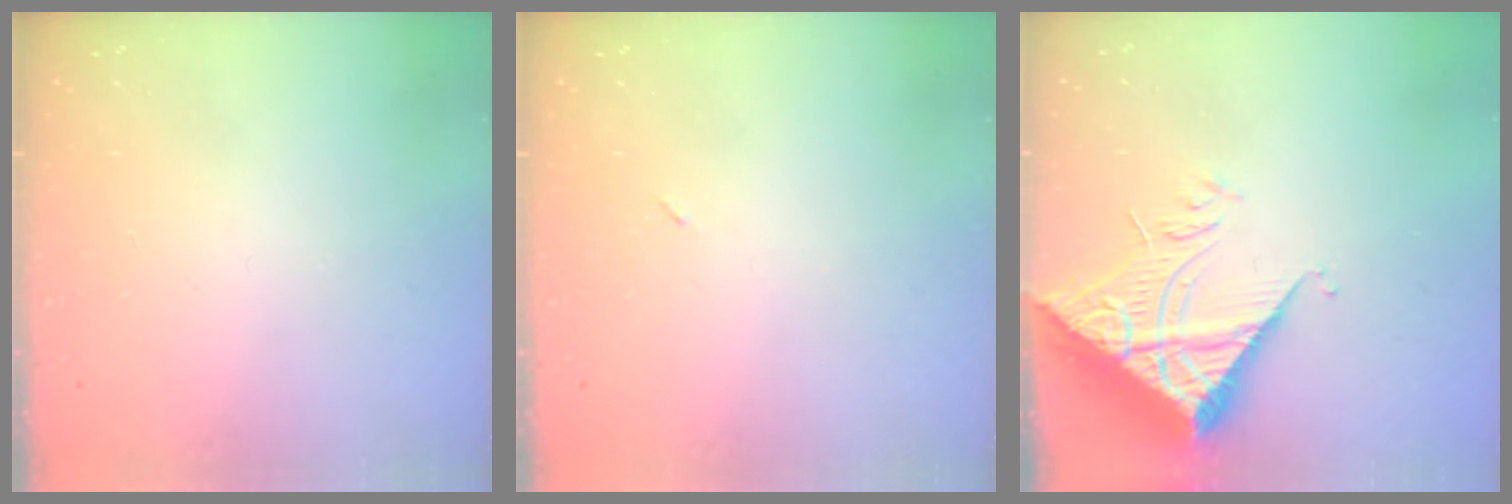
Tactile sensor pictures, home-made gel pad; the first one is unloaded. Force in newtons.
{"total": 2.1, "press": 1.9, "slide": 1.0}
{"total": 10.7, "press": 10.6, "slide": 1.0}